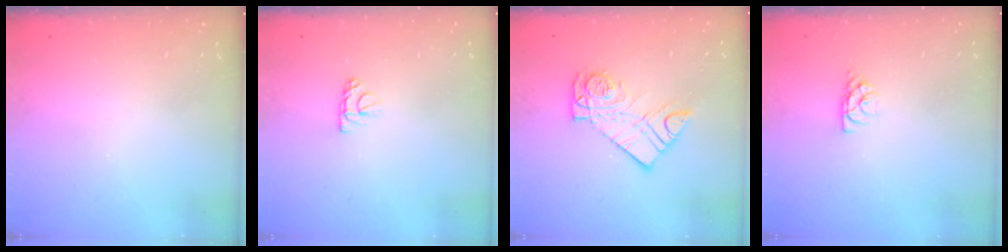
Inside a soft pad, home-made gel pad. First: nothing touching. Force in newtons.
{"total": 4.9, "press": 4.9, "slide": 0.3}
{"total": 11.7, "press": 11.7, "slide": 1.0}
{"total": 4.6, "press": 4.6, "slide": 0.5}